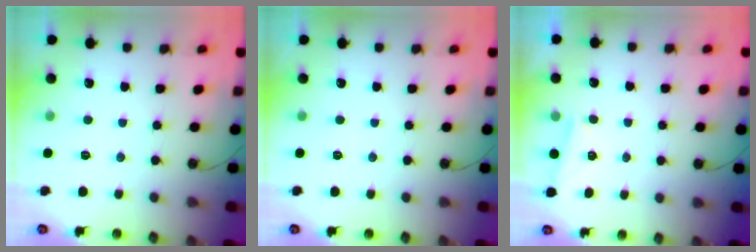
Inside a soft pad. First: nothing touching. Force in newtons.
{"total": 0.0}
{"total": 2.3, "press": 2.2, "slide": 0.9}